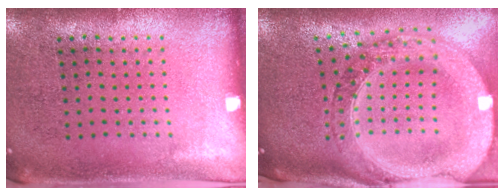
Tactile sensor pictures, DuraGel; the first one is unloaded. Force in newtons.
{"total": 3.7, "press": 2.9, "slide": 2.2}